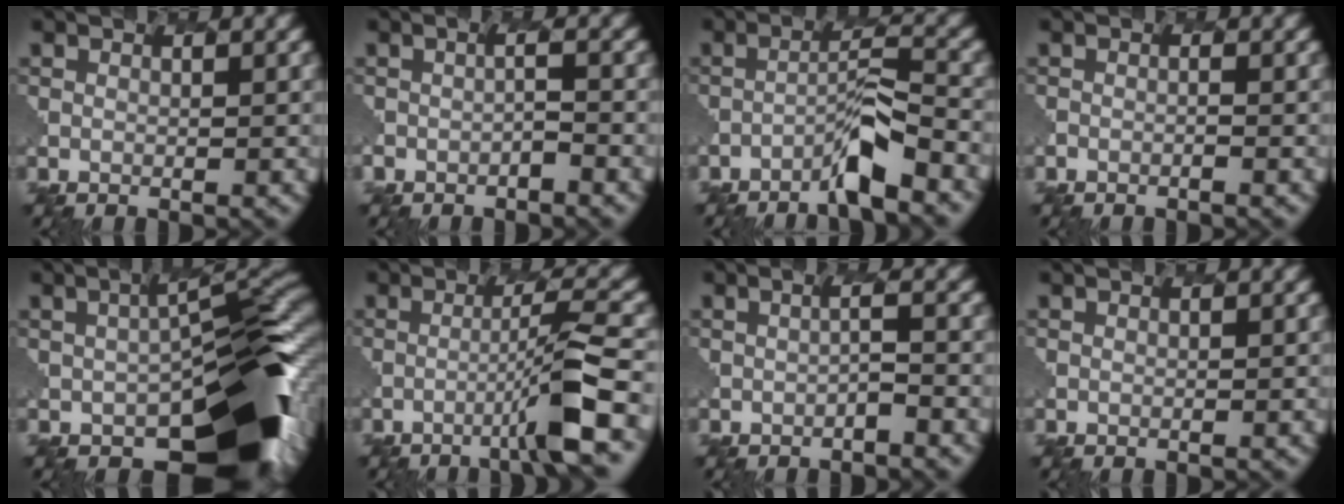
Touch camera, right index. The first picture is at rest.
{"total": 1.8, "force": [-1.5, -0.2, -0.9], "torque": [-0.016, -0.007, -0.029]}
{"total": 3.7, "force": [-3.6, -0.7, 0.2], "torque": [-0.043, 0.011, -0.077]}
{"total": 1.7, "force": [-1.4, -0.3, -0.9], "torque": [-0.004, -0.001, -0.022]}
{"total": 11.6, "force": [-4.1, 5.7, 9.2], "torque": [-0.135, -0.023, -0.073]}
{"total": 3.6, "force": [-2.1, -1.2, 2.8], "torque": [-0.076, 0.016, -0.061]}
{"total": 0.9, "force": [-0.5, -0.5, -0.5], "torque": [-0.022, -0.002, -0.018]}
{"total": 1.0, "force": [0.1, 0.5, 0.8], "torque": [-0.002, 0.007, -0.001]}